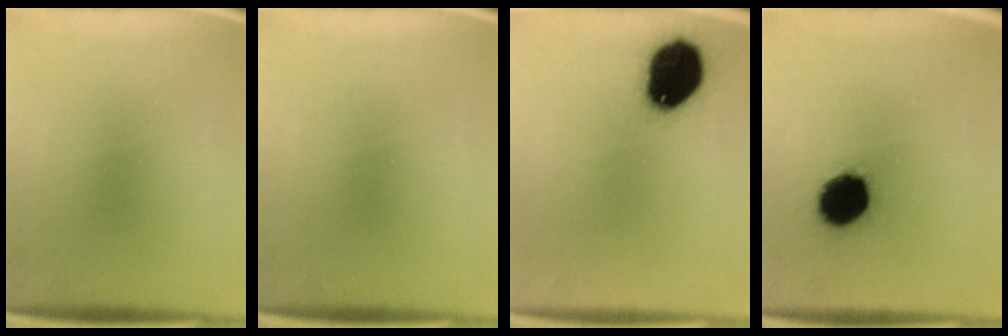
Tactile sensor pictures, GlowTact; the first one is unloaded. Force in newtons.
{"total": 0.0}
{"total": 17.2}
{"total": 13.6}